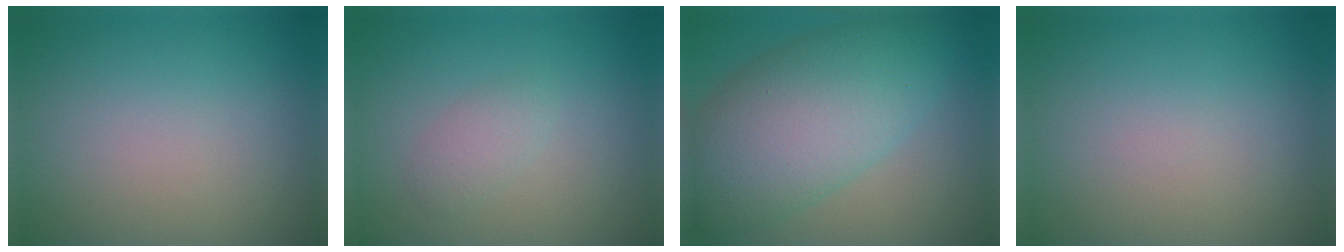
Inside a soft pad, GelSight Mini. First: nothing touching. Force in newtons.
{"total": 1.5, "press": 1.5, "slide": 0.0}
{"total": 9.8, "press": 9.8, "slide": 0.2}
{"total": 0.0}